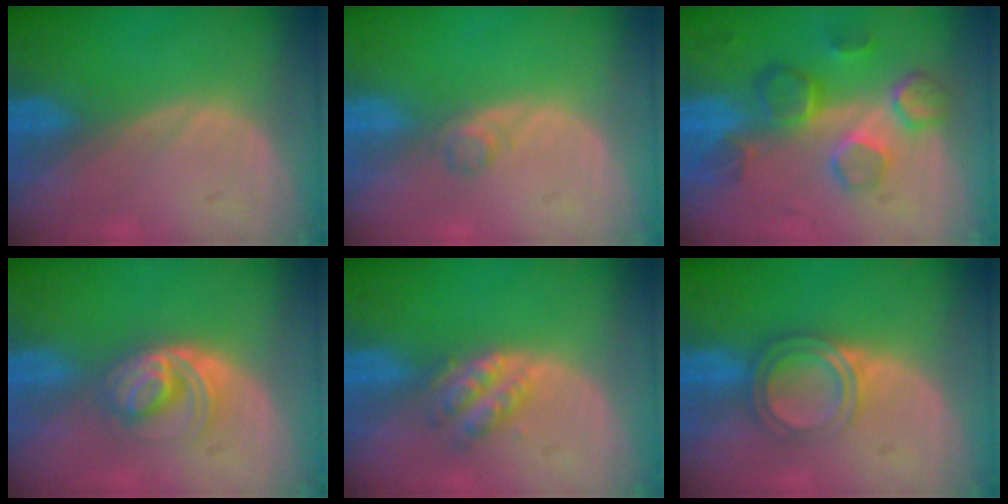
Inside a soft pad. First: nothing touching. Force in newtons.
{"total": 1.4, "press": 1.4, "slide": 0.1}
{"total": 8.4, "press": 7.7, "slide": 3.5}
{"total": 5.9, "press": 5.2, "slide": 2.7}
{"total": 4.7, "press": 4.2, "slide": 2.2}
{"total": 4.9, "press": 4.5, "slide": 2.1}